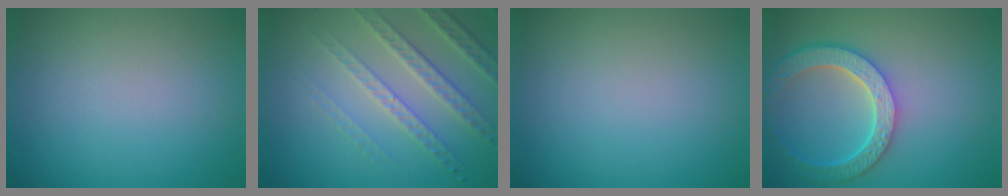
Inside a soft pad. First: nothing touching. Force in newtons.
{"total": 3.9, "press": 3.9, "slide": 0.3}
{"total": 0.0}
{"total": 5.9, "press": 4.7, "slide": 3.6}